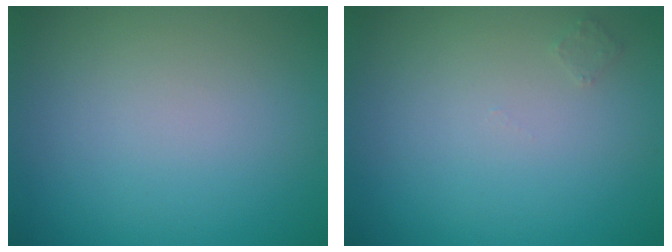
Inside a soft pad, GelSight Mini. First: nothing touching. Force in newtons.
{"total": 0.7, "press": 0.7, "slide": 0.0}